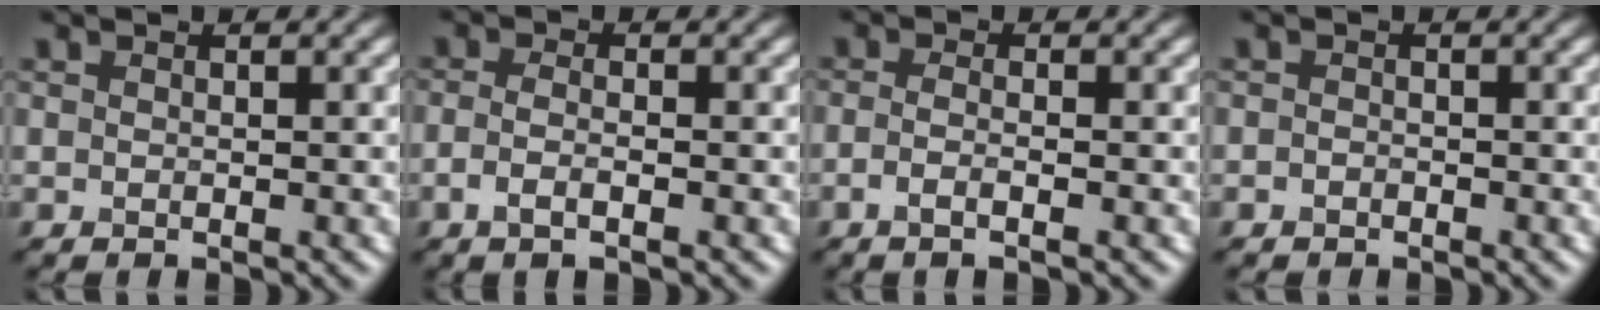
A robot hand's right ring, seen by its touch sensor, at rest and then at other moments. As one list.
[{"total": 2.0, "force": [-0.7, 0.7, 1.7], "torque": [-0.035, -0.004, -0.016]}, {"total": 1.9, "force": [-0.7, 0.6, 1.6], "torque": [-0.033, -0.008, -0.015]}, {"total": 0.6, "force": [-0.5, 0.4, 0.1], "torque": [0.001, -0.003, -0.009]}]